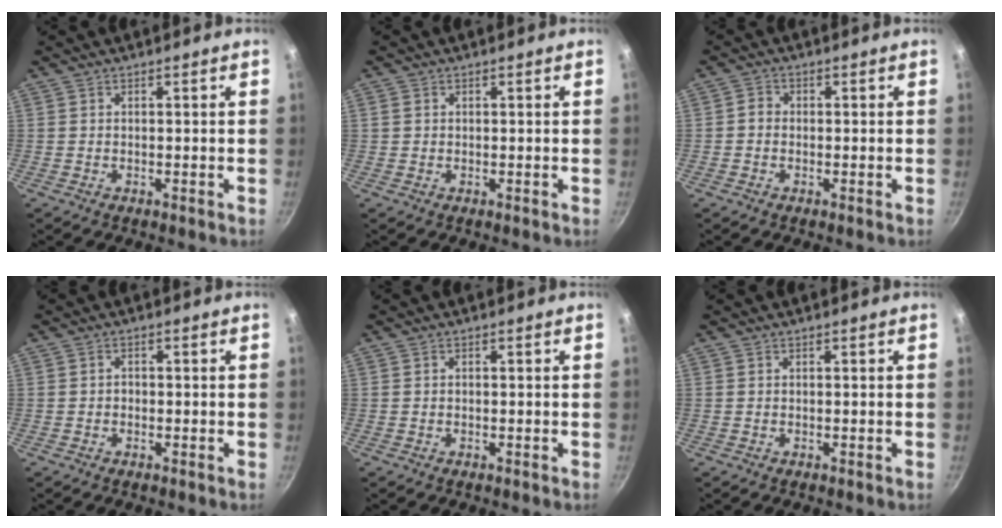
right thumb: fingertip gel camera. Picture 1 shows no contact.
{"total": 1.1, "force": [0.3, 1.0, 0.4], "torque": [-0.005, 0.004, 0.002]}
{"total": 1.8, "force": [-0.3, 1.6, 0.9], "torque": [-0.011, 0.010, -0.010]}
{"total": 1.0, "force": [-0.3, 0.8, 0.5], "torque": [-0.006, 0.004, -0.006]}
{"total": 0.0}
{"total": 0.0}